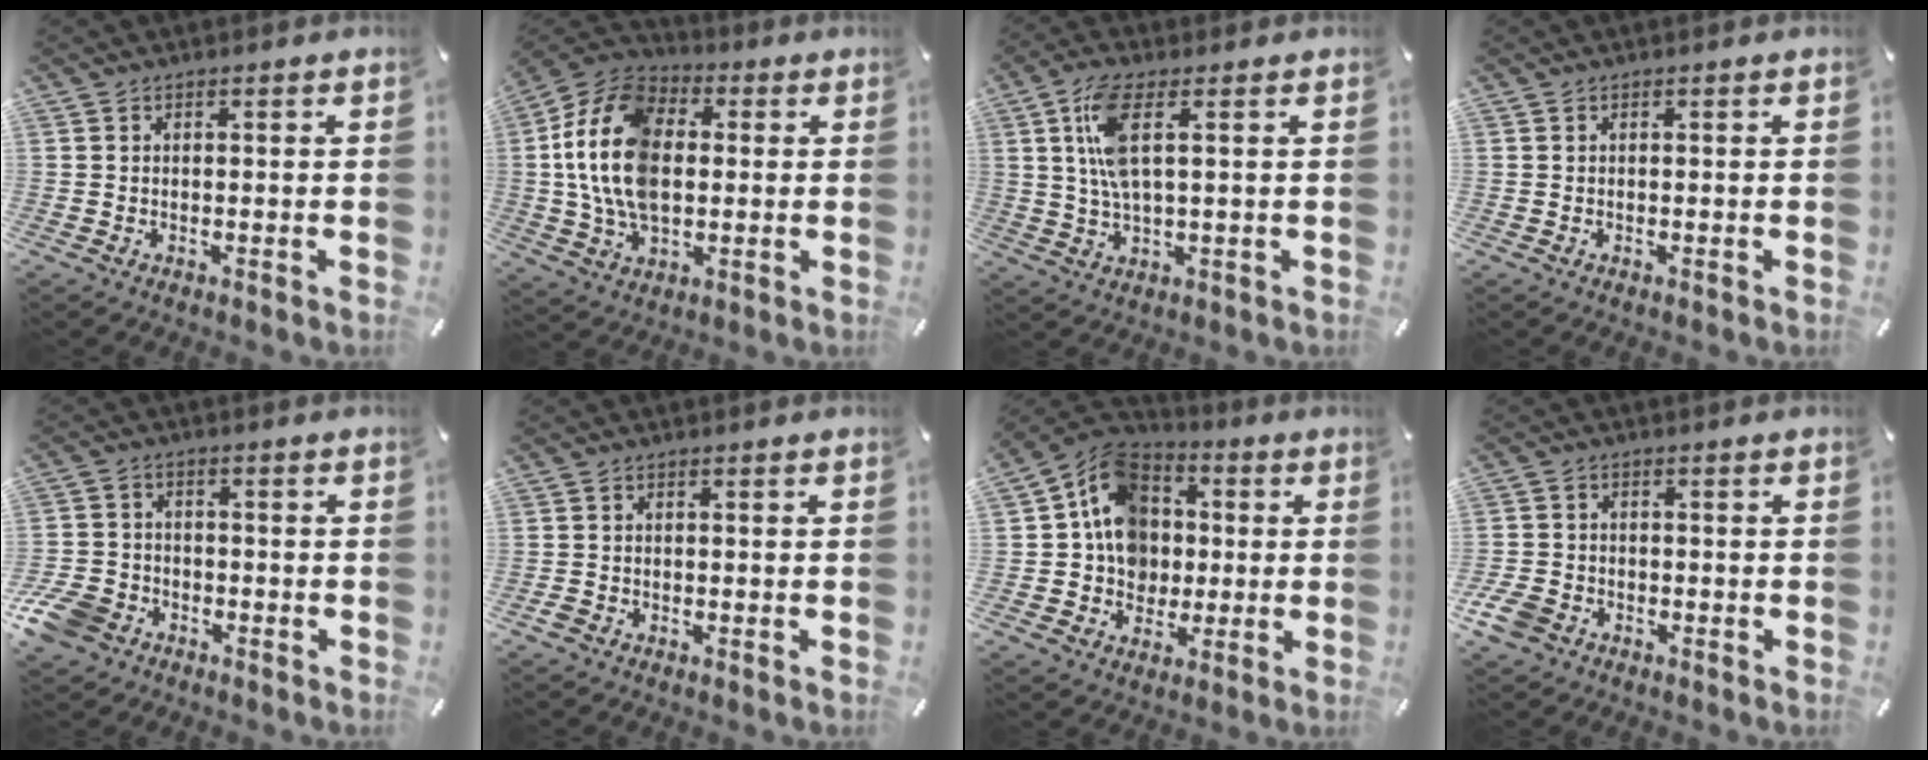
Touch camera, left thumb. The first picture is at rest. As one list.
[{"total": 17.2, "force": [0.4, 12.0, 12.4], "torque": [-0.291, 0.010, 0.006]}, {"total": 8.9, "force": [2.6, 3.3, 7.9], "torque": [-0.172, 0.002, 0.043]}, {"total": 0.0}, {"total": 8.2, "force": [-4.5, 6.1, 3.1], "torque": [-0.071, 0.032, -0.083]}, {"total": 1.2, "force": [-0.7, 0.8, 0.4], "torque": [-0.005, 0.004, -0.015]}, {"total": 13.3, "force": [0.7, 12.0, 5.8], "torque": [-0.109, 0.005, 0.016]}, {"total": 5.3, "force": [-2.7, 3.8, 2.4], "torque": [-0.067, 0.007, -0.054]}]